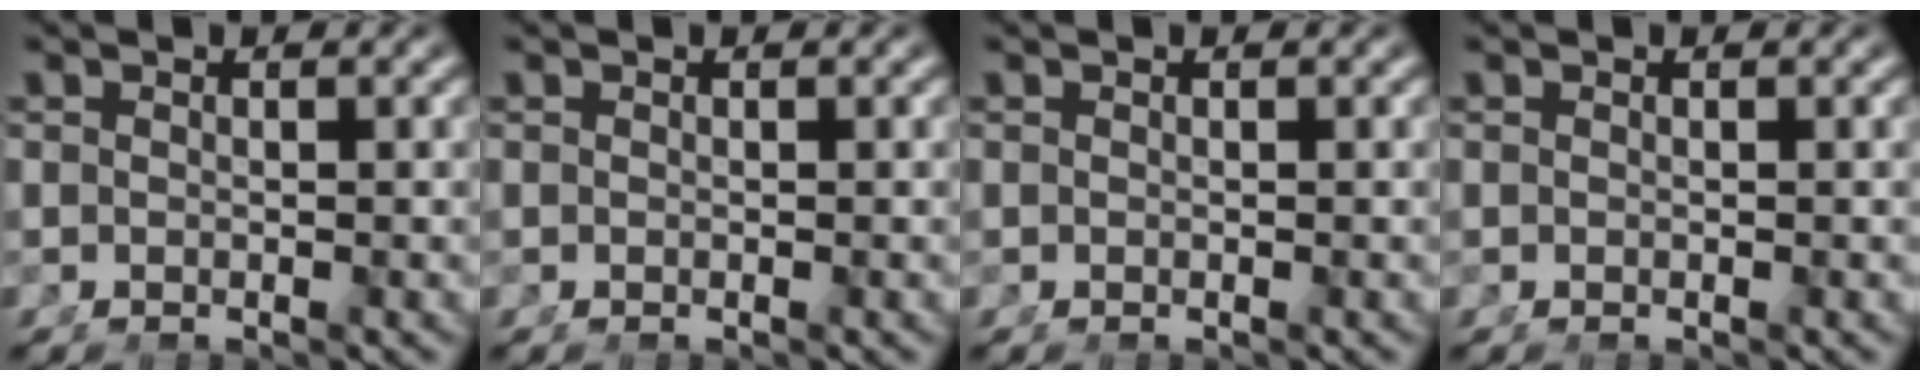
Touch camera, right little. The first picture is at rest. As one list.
[{"total": 0.0}, {"total": 0.0}, {"total": 0.0}]